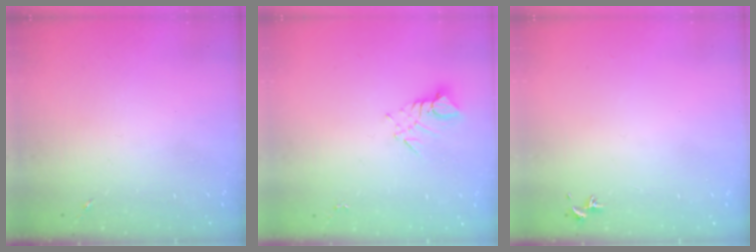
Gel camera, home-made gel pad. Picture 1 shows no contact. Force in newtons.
{"total": 3.8, "press": 3.8, "slide": 0.2}
{"total": 0.7, "press": 0.6, "slide": 0.5}